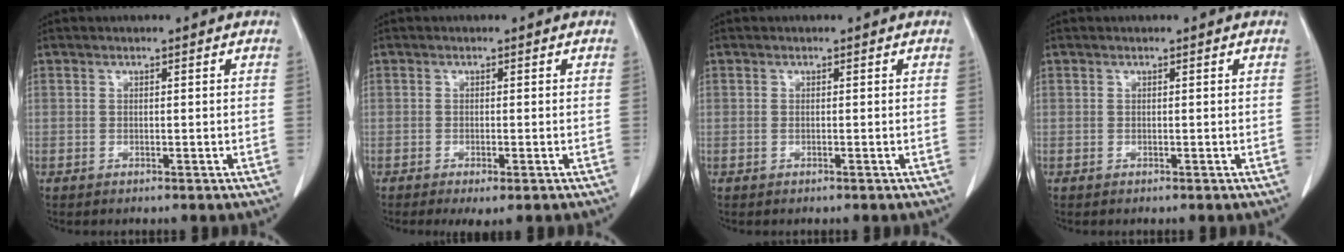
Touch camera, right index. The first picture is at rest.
{"total": 2.5, "force": [-1.5, 0.4, 2.0], "torque": [-0.026, -0.006, -0.019]}
{"total": 0.0}
{"total": 0.0}